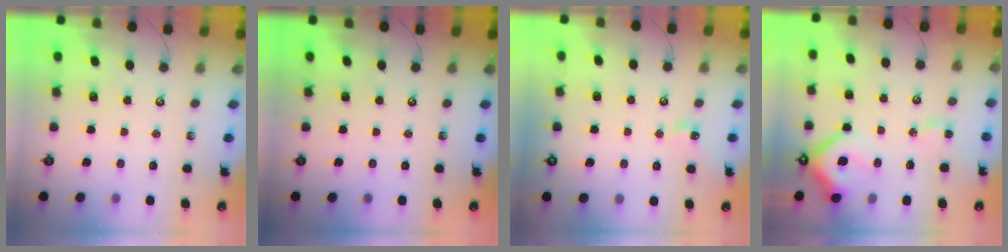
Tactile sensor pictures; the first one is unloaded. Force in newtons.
{"total": 0.0}
{"total": 5.1, "press": 5.1, "slide": 0.2}
{"total": 11.8, "press": 11.6, "slide": 1.7}